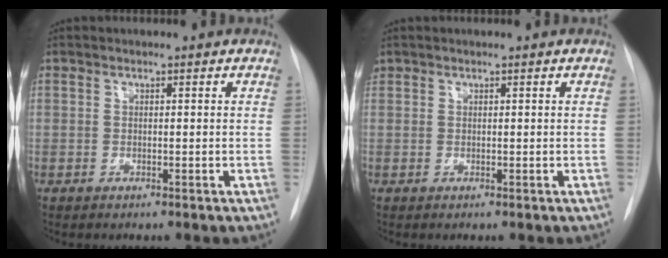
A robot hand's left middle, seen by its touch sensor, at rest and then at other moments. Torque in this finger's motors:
{"motor_torque": [0.07, -0.07, 0.10, 0.00]}